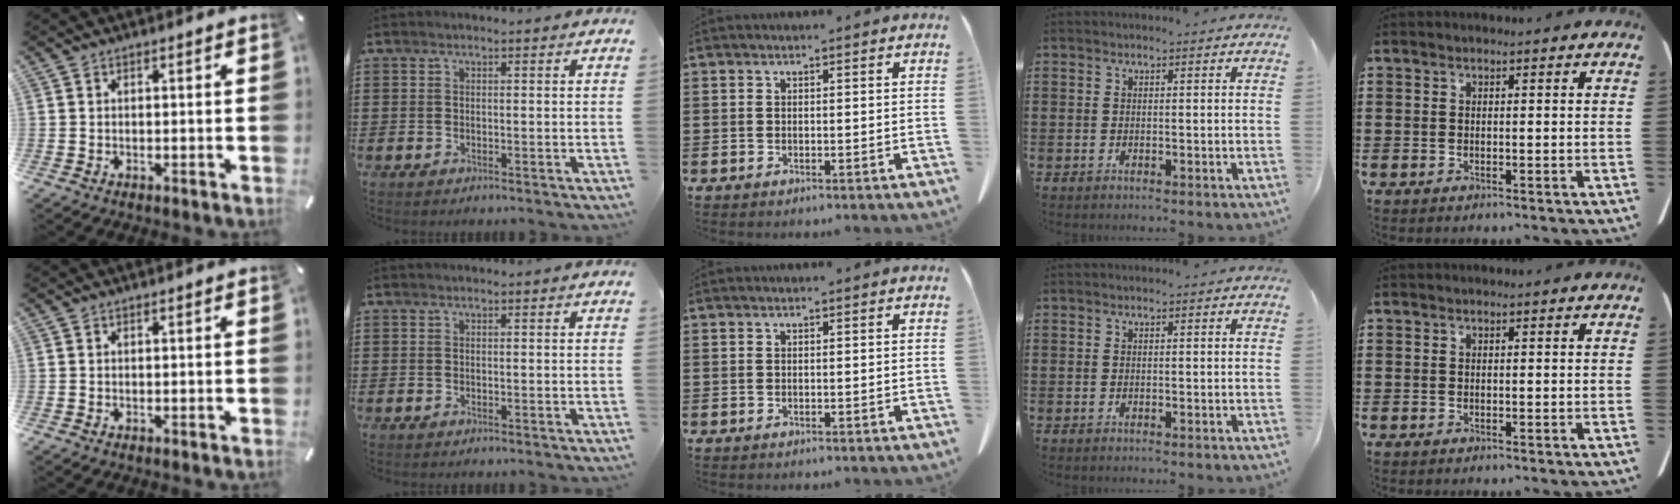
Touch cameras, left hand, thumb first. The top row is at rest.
{}